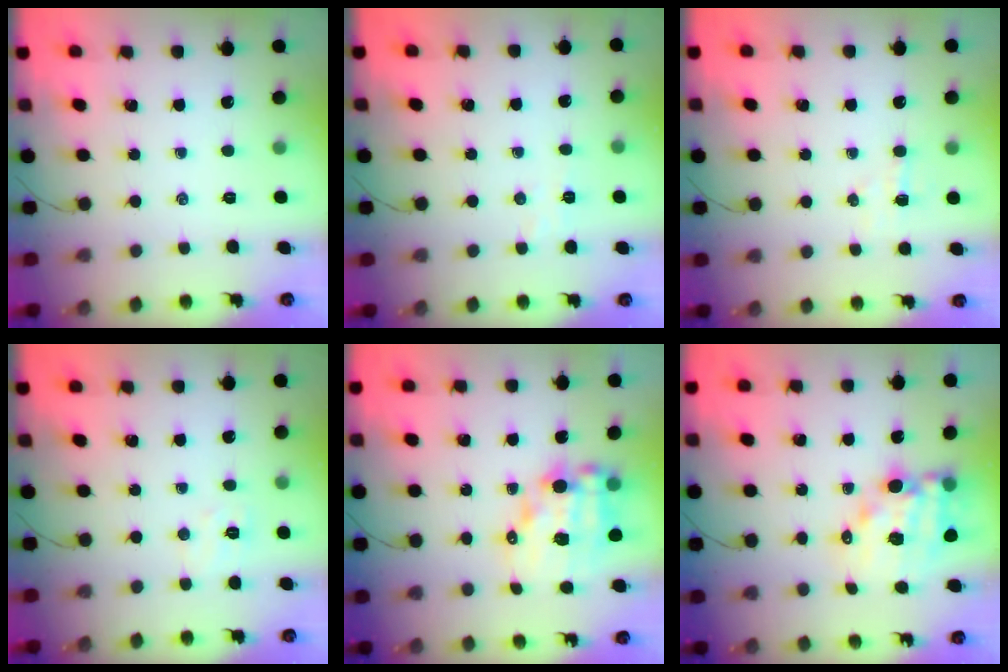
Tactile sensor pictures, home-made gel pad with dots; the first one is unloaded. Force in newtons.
{"total": 2.9, "press": 2.9, "slide": 0.7}
{"total": 3.7, "press": 3.6, "slide": 0.8}
{"total": 4.6, "press": 4.5, "slide": 1.0}
{"total": 13.1, "press": 12.7, "slide": 3.2}
{"total": 13.1, "press": 12.6, "slide": 3.4}